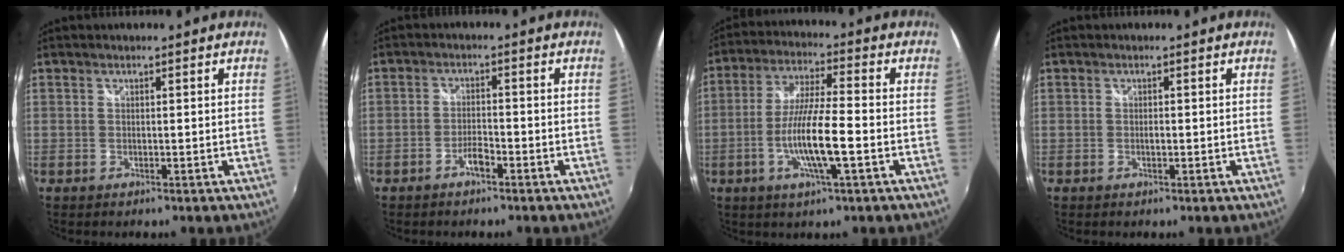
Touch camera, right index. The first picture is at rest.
{"total": 2.8, "force": [-2.0, 0.7, 1.8], "torque": [-0.044, 0.003, -0.039]}
{"total": 11.2, "force": [-3.4, 1.1, 10.6], "torque": [-0.208, -0.007, -0.064]}
{"total": 0.7, "force": [-0.2, 0.3, 0.6], "torque": [-0.011, 0.000, -0.003]}